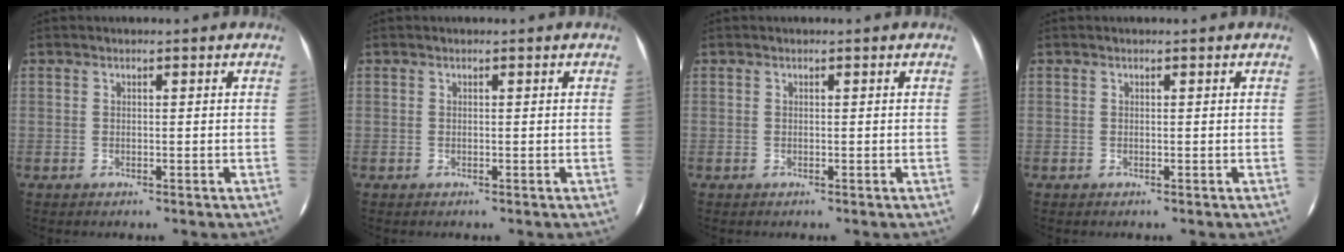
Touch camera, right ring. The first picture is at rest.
{"total": 0.0}
{"total": 0.0}
{"total": 0.0}